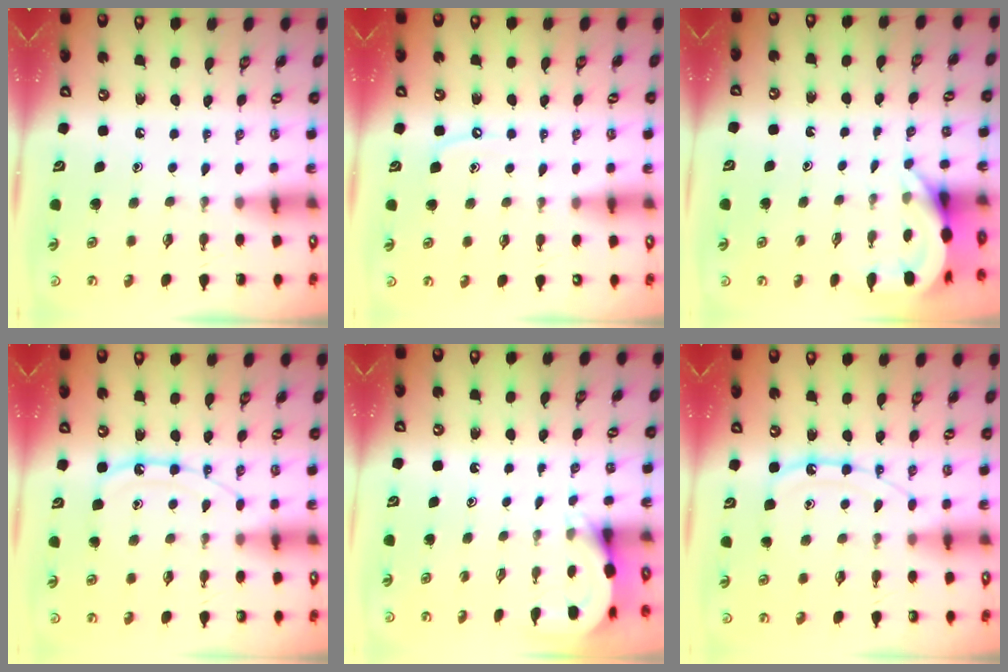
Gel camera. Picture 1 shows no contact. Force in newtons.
{"total": 5.1, "press": 5.0, "slide": 0.7}
{"total": 4.6, "press": 4.6, "slide": 0.3}
{"total": 11.1, "press": 11.0, "slide": 1.0}
{"total": 4.5, "press": 4.5, "slide": 0.3}
{"total": 11.1, "press": 11.0, "slide": 1.0}